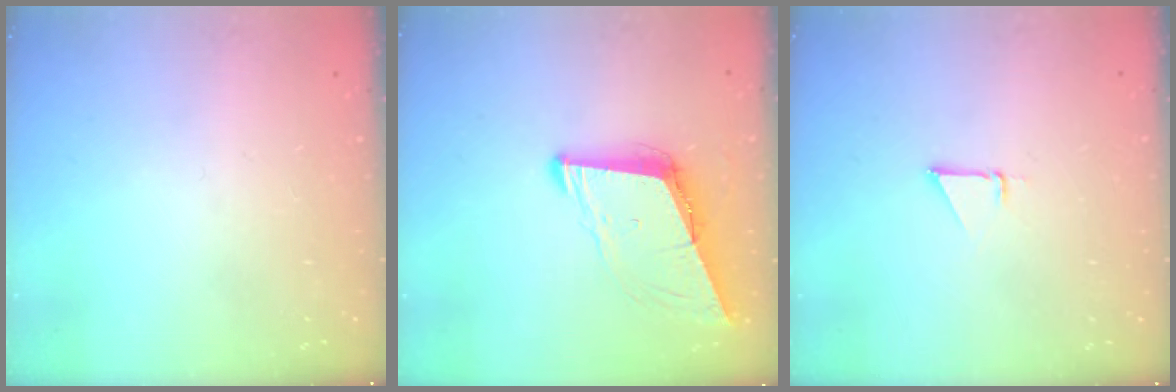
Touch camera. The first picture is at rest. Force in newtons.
{"total": 8.6, "press": 7.8, "slide": 3.6}
{"total": 1.5, "press": 1.5, "slide": 0.0}